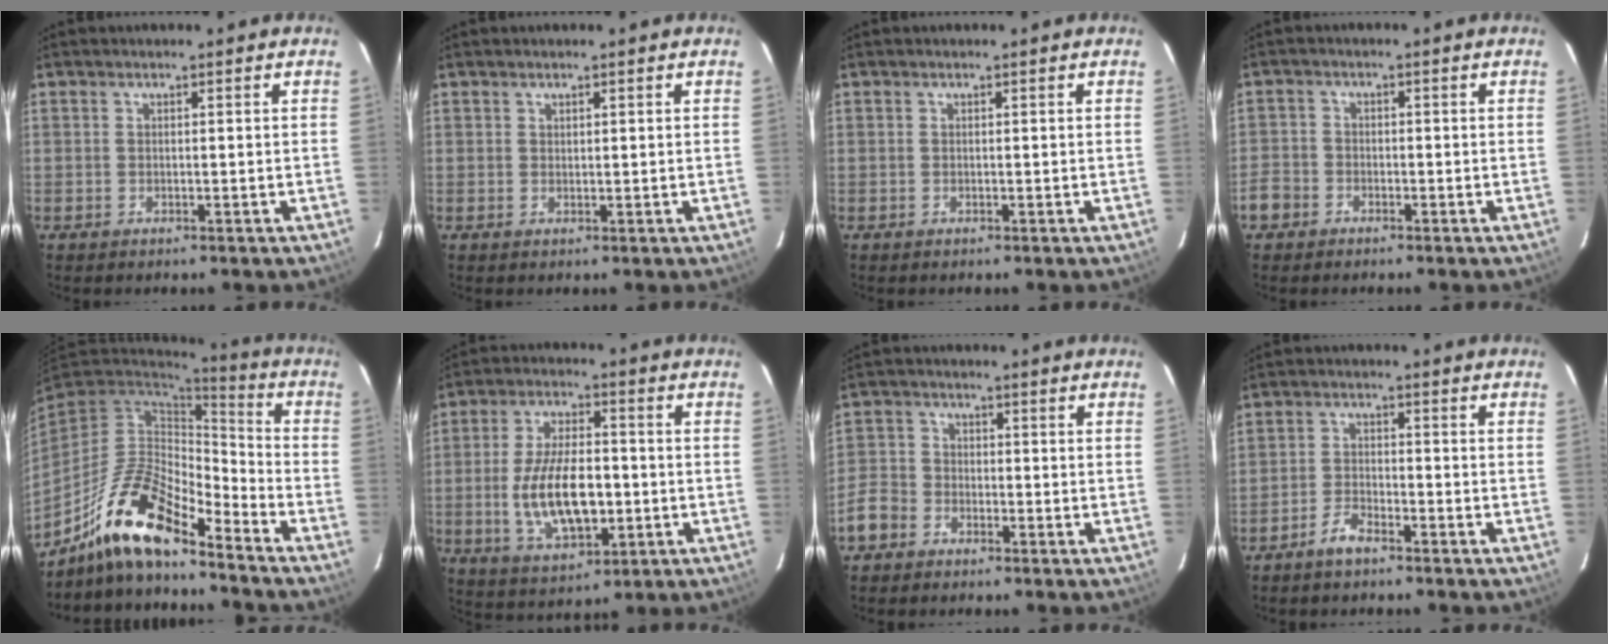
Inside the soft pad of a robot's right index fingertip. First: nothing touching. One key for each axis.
{"total": 0.7, "fx": 0.6, "fy": 0.3, "fz": 0.2, "tx": -0.003, "ty": 0.002, "tz": 0.011}
{"total": 0.0}
{"total": 5.5, "fx": -2.9, "fy": 4.5, "fz": 1.1, "tx": -0.029, "ty": 0.020, "tz": -0.057}
{"total": 16.1, "fx": -11.7, "fy": 4.4, "fz": 10.1, "tx": -0.203, "ty": -0.008, "tz": -0.226}
{"total": 14.1, "fx": -2.2, "fy": 6.4, "fz": 12.3, "tx": -0.243, "ty": -0.004, "tz": -0.029}
{"total": 6.0, "fx": -3.6, "fy": 4.5, "fz": 1.7, "tx": -0.037, "ty": 0.019, "tz": -0.079}
{"total": 3.7, "fx": -3.1, "fy": 1.1, "fz": 1.8, "tx": -0.051, "ty": 0.007, "tz": -0.062}